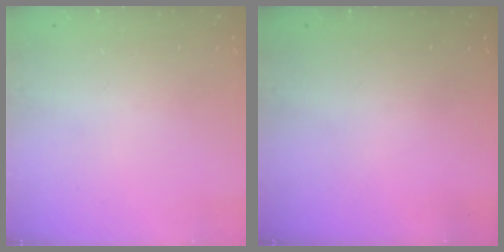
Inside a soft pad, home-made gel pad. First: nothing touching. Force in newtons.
{"total": 0.0}